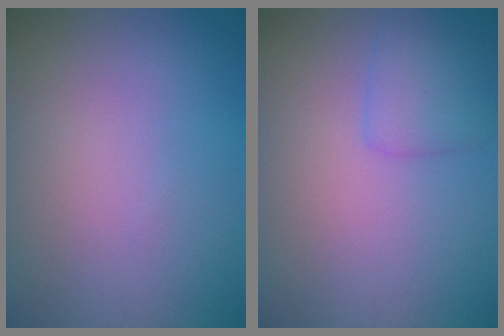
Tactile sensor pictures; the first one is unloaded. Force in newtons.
{"total": 2.1, "press": 2.1, "slide": 0.1}